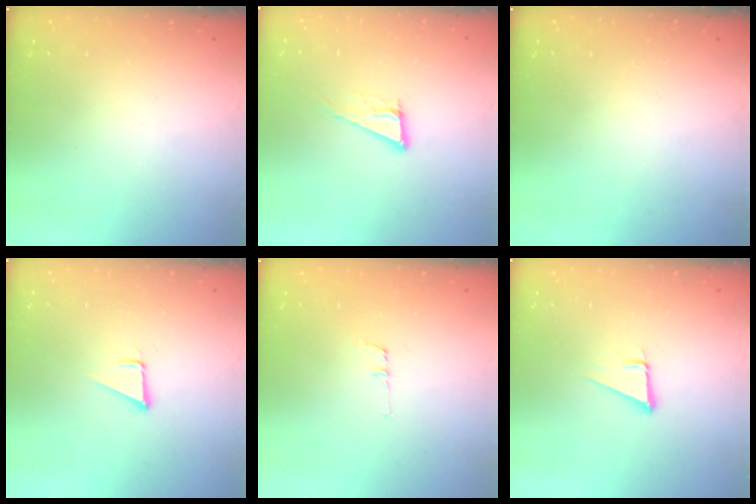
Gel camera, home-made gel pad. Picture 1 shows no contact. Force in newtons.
{"total": 11.3, "press": 10.9, "slide": 3.3}
{"total": 0.0}
{"total": 3.4, "press": 2.6, "slide": 2.2}
{"total": 6.6, "press": 6.2, "slide": 2.3}
{"total": 4.8, "press": 3.6, "slide": 3.1}